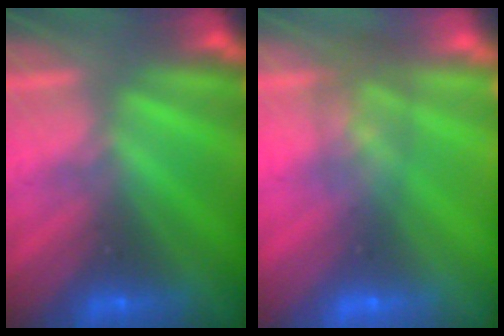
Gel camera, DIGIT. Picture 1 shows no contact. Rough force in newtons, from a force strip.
{"total": 7.1}